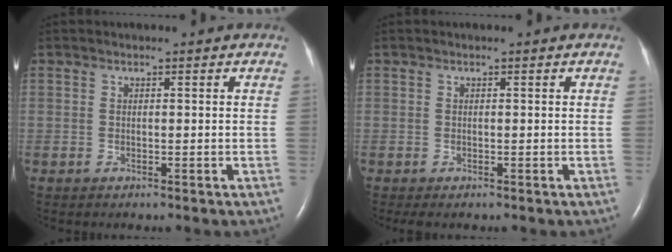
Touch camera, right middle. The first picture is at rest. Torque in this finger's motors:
{"motor_torque": [0.26, -0.19, 0.00, -0.01]}